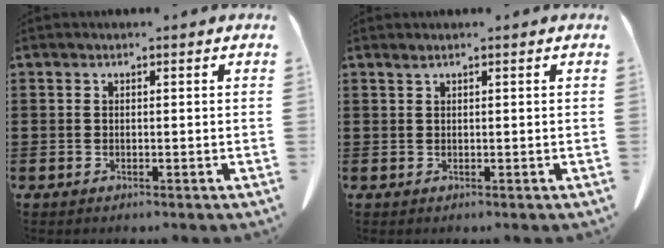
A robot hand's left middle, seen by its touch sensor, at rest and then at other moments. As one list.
[{"total": 0.7, "force": [0.5, 0.0, 0.6], "torque": [-0.012, -0.002, 0.010]}]